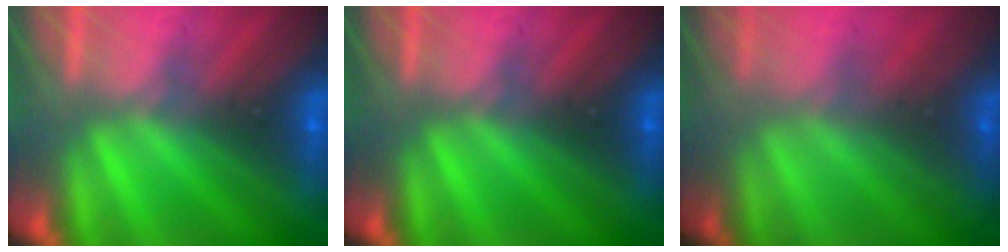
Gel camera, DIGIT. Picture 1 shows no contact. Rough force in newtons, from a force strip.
{"total": 0.0}
{"total": 1.7}